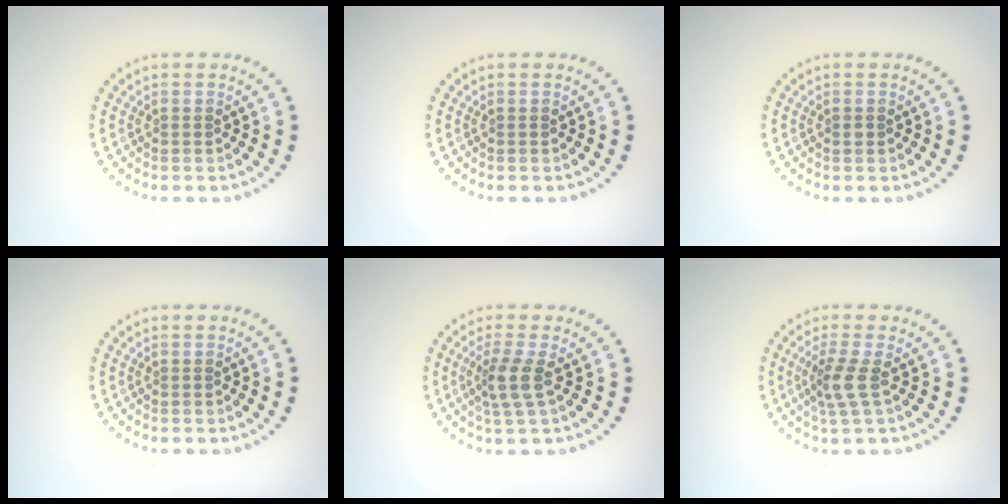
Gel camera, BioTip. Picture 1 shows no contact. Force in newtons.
{"total": 0.0}
{"total": 0.5, "press": 0.5, "slide": 0.1}
{"total": 0.0}
{"total": 2.6, "press": 2.0, "slide": 1.7}
{"total": 2.4, "press": 1.8, "slide": 1.6}